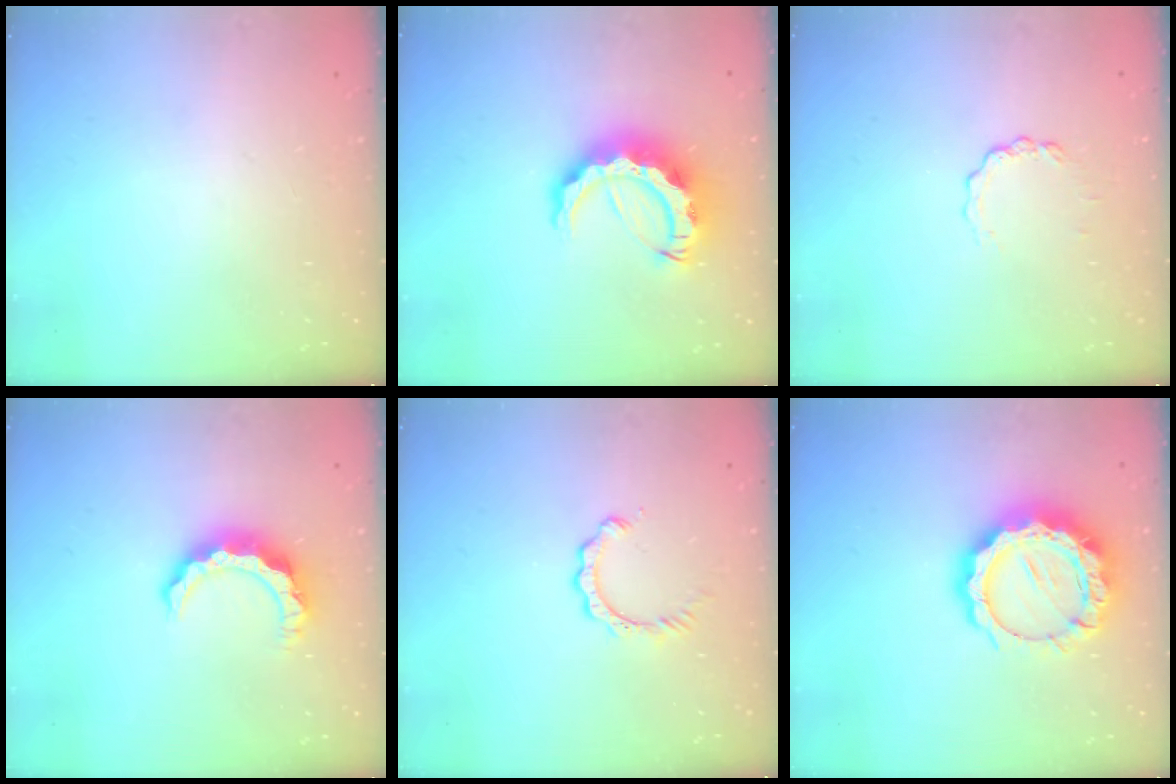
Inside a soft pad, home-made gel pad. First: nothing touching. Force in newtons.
{"total": 12.6, "press": 12.5, "slide": 1.3}
{"total": 2.8, "press": 2.8, "slide": 0.3}
{"total": 7.7, "press": 7.7, "slide": 0.4}
{"total": 3.1, "press": 3.1, "slide": 0.2}
{"total": 16.7, "press": 16.7, "slide": 1.1}